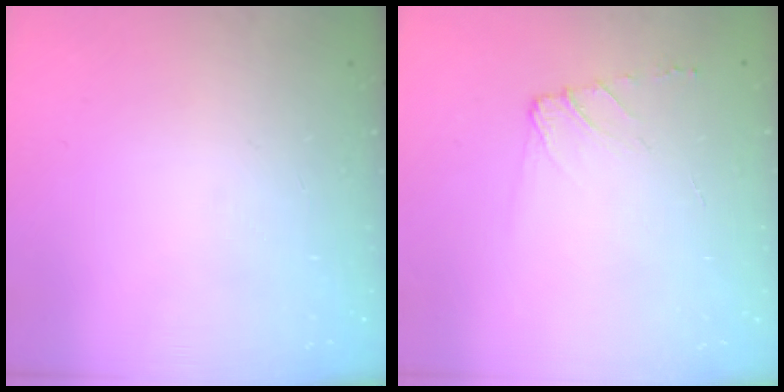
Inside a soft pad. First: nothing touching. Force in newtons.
{"total": 7.0, "press": 6.9, "slide": 1.0}